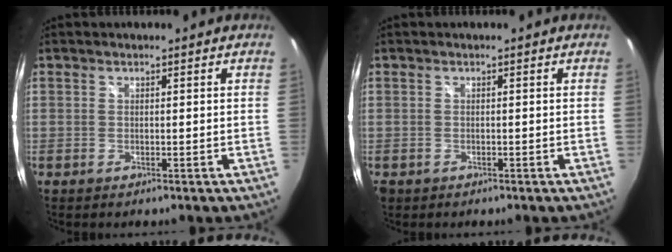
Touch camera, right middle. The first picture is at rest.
{"total": 1.4, "force": [-0.6, 1.1, 0.5], "torque": [-0.012, -0.005, -0.009]}